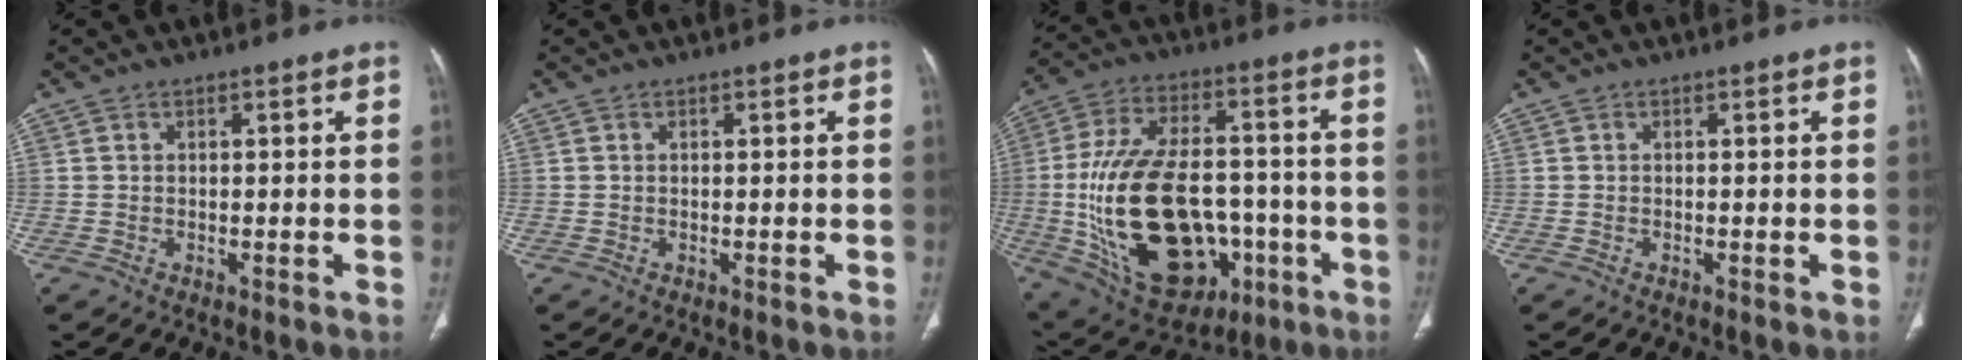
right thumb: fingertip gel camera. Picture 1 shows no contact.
{"total": 0.0}
{"total": 28.2, "force": [-4.3, 16.6, 22.4], "torque": [-0.440, 0.005, -0.034]}
{"total": 0.0}